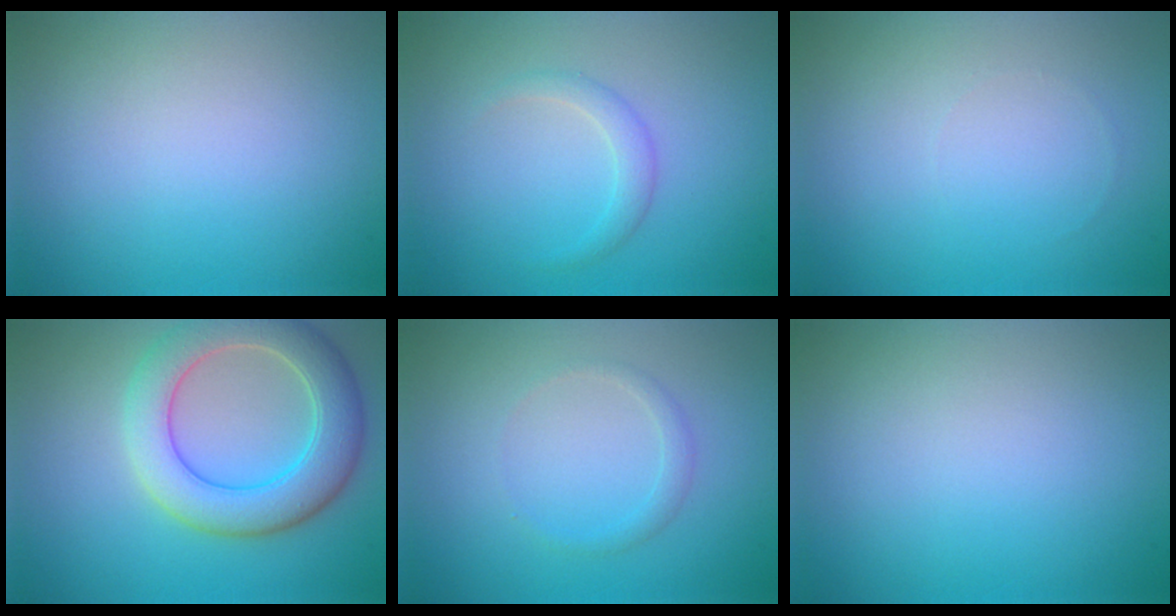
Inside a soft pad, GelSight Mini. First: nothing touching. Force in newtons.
{"total": 1.5, "press": 1.5, "slide": 0.1}
{"total": 0.0}
{"total": 6.9, "press": 6.9, "slide": 0.8}
{"total": 1.1, "press": 1.1, "slide": 0.0}
{"total": 0.0}